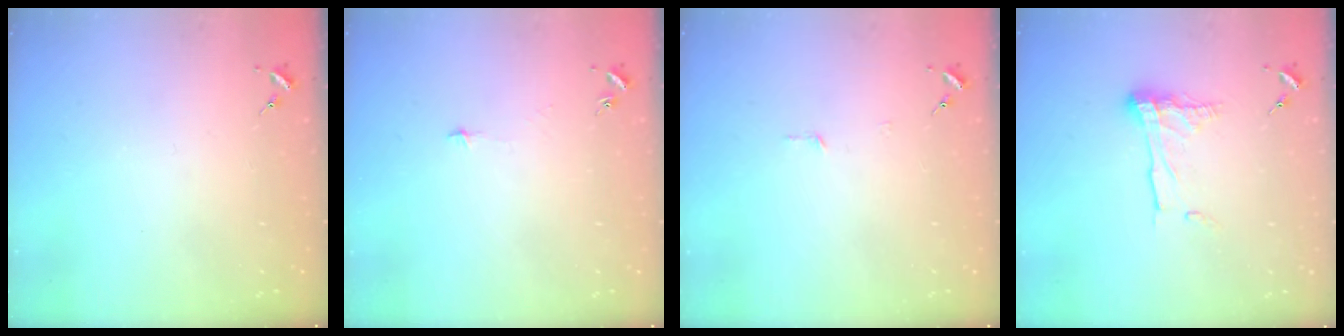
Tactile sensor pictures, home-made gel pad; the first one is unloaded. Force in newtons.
{"total": 2.9, "press": 2.9, "slide": 0.3}
{"total": 2.7, "press": 2.7, "slide": 0.2}
{"total": 11.0, "press": 10.9, "slide": 1.0}